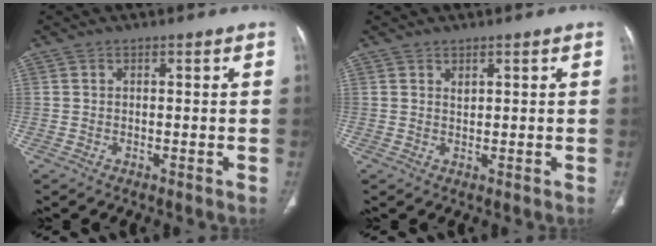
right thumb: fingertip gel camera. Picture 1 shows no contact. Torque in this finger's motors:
{"motor_torque": [-0.36, 0.15, -0.14, 0.34, -0.01]}